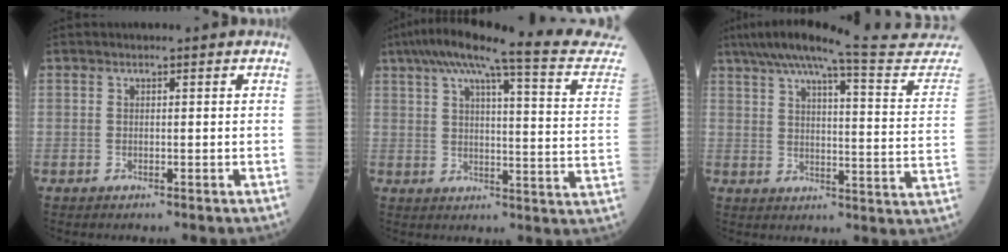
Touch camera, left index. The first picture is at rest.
{"total": 22.9, "force": [20.1, 0.1, 11.0], "torque": [-0.156, -0.043, 0.239]}
{"total": 24.1, "force": [22.5, -0.2, 8.6], "torque": [-0.125, -0.079, 0.275]}